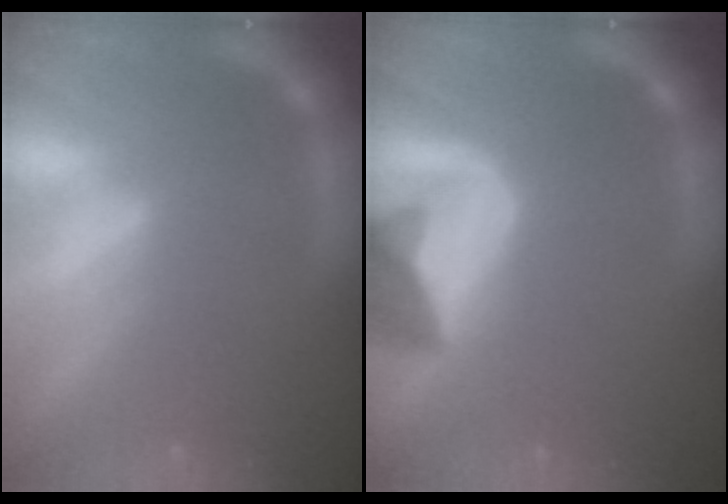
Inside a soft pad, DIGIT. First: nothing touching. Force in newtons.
{"total": 10.0}